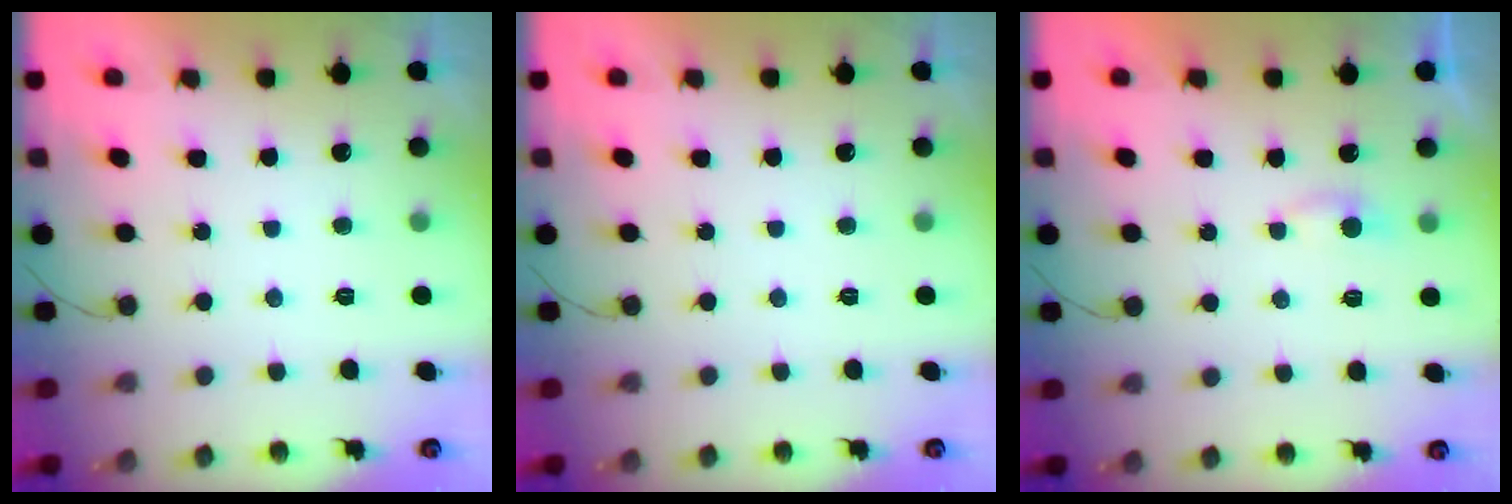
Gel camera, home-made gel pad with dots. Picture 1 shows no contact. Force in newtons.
{"total": 0.0}
{"total": 2.3, "press": 2.3, "slide": 0.3}